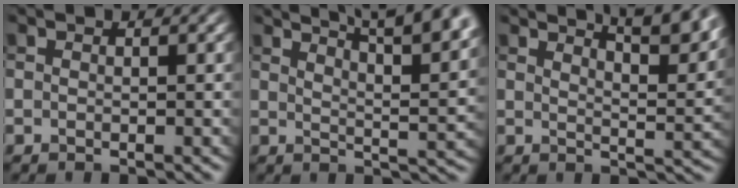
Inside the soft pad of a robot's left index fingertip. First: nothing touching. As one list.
[{"total": 12.9, "force": [9.1, 3.8, 8.3], "torque": [-0.074, 0.034, 0.091]}, {"total": 8.0, "force": [6.0, 2.3, 4.7], "torque": [-0.031, 0.018, 0.052]}]